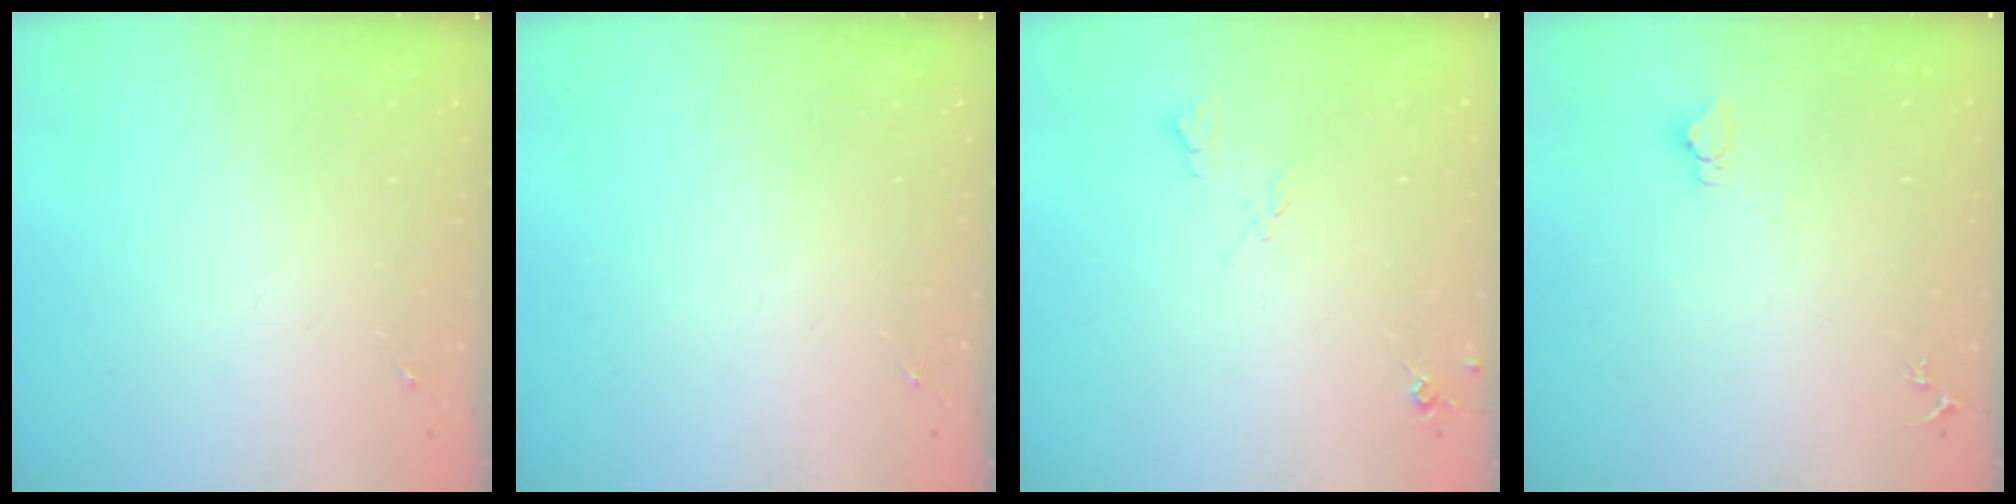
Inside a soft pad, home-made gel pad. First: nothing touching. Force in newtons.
{"total": 0.0}
{"total": 6.2, "press": 6.2, "slide": 1.0}
{"total": 2.9, "press": 2.9, "slide": 0.1}